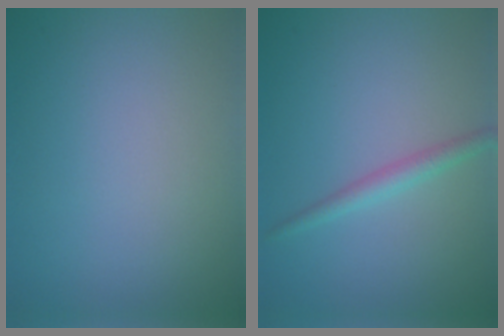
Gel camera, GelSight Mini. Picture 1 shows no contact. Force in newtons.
{"total": 1.7, "press": 1.7, "slide": 0.0}